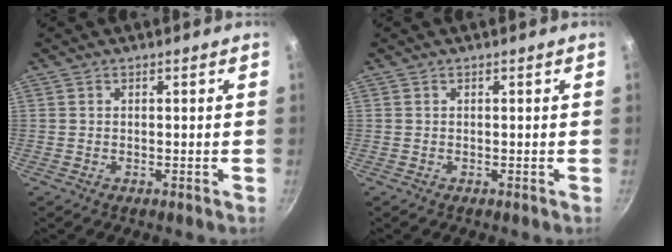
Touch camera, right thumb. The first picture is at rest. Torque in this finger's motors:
{"motor_torque": [-0.34, -0.08, -0.26, 0.10, 0.01]}